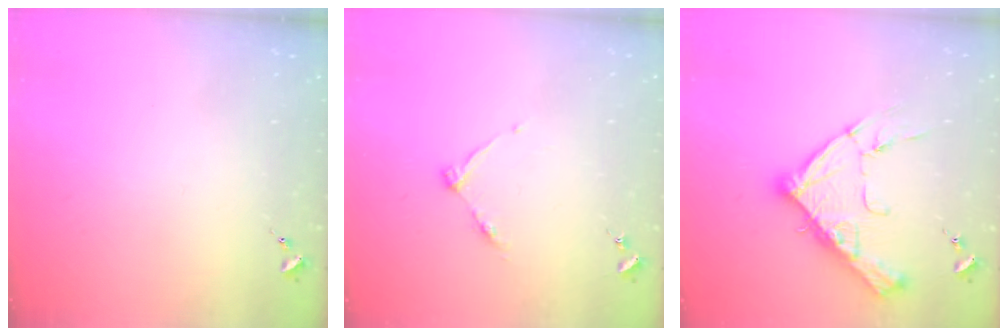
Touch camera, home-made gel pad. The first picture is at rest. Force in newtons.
{"total": 6.0, "press": 6.0, "slide": 0.7}
{"total": 17.3, "press": 17.2, "slide": 1.6}